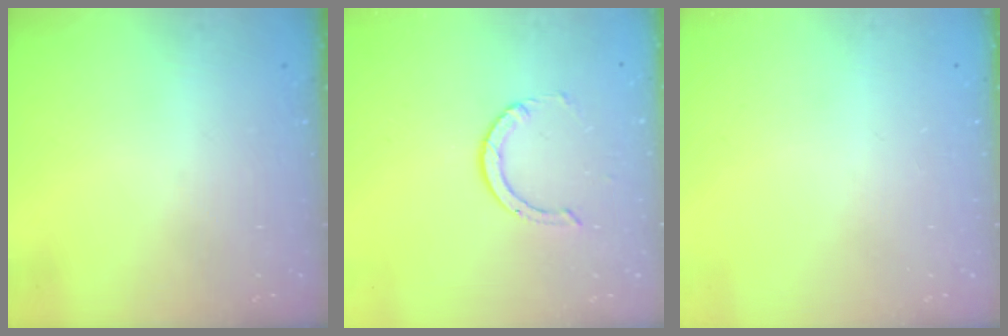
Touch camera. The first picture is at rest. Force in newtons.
{"total": 3.3, "press": 3.3, "slide": 0.3}
{"total": 0.0}